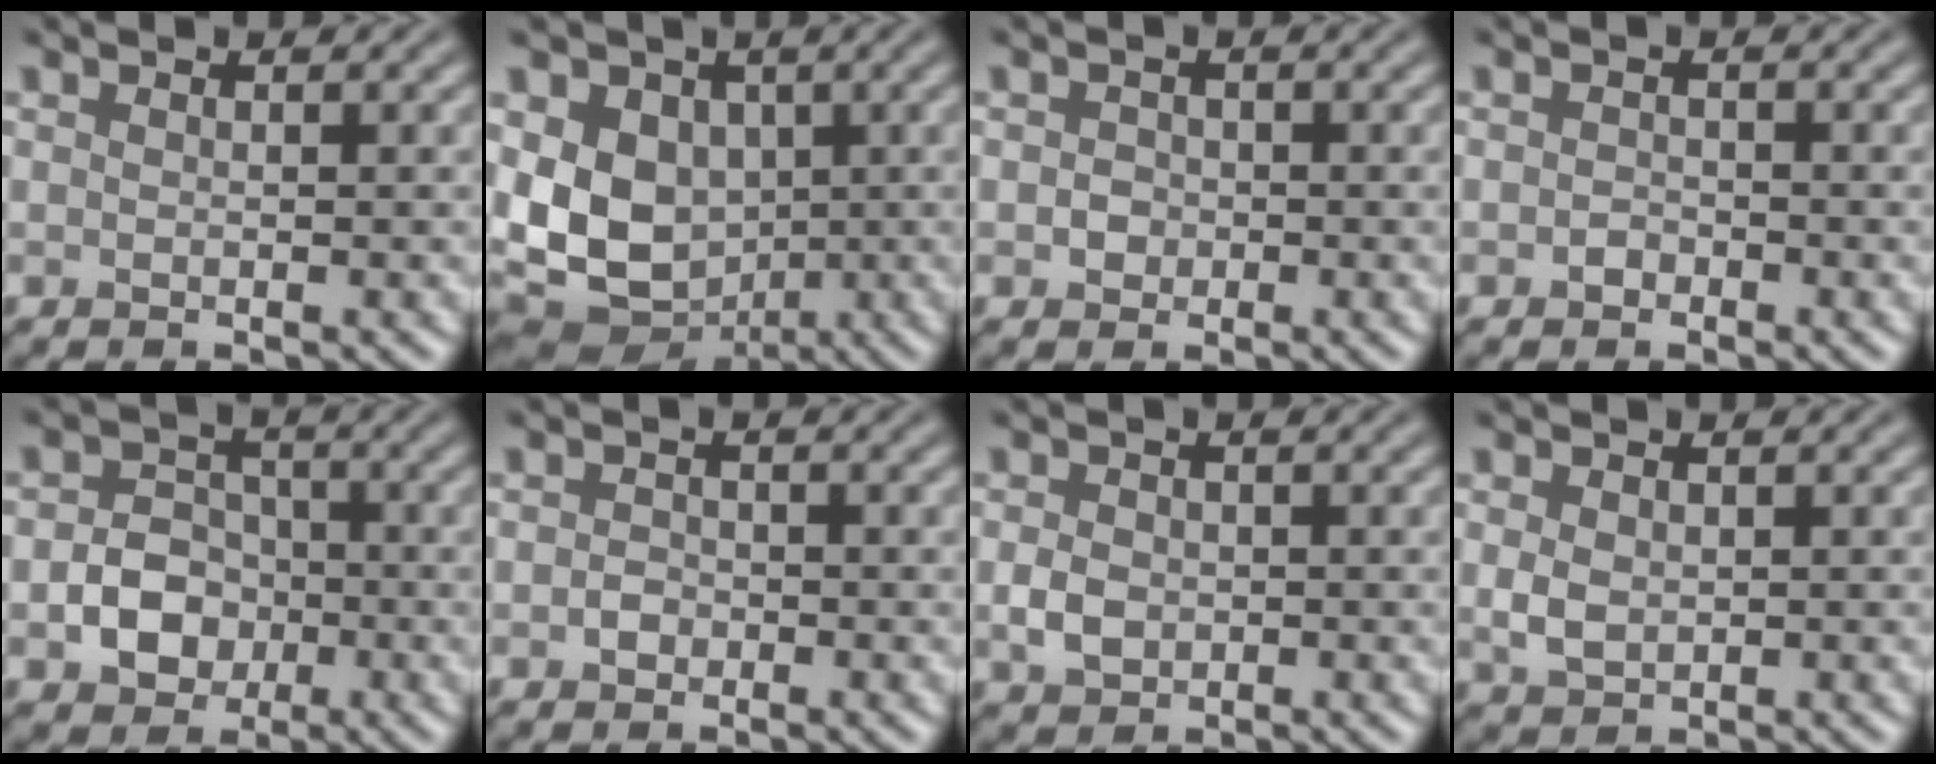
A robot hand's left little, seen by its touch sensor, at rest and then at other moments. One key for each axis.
{"total": 10.2, "fx": 0.0, "fy": 7.8, "fz": 6.6, "tx": -0.118, "ty": -0.008, "tz": 0.001}
{"total": 1.2, "fx": -0.2, "fy": 1.2, "fz": 0.4, "tx": -0.001, "ty": -0.002, "tz": -0.008}
{"total": 0.8, "fx": -0.4, "fy": 0.6, "fz": 0.3, "tx": -0.005, "ty": -0.002, "tz": -0.010}
{"total": 3.9, "fx": -1.2, "fy": 3.2, "fz": 1.9, "tx": -0.020, "ty": 0.002, "tz": -0.022}
{"total": 1.1, "fx": -0.4, "fy": 0.9, "fz": 0.4, "tx": -0.006, "ty": -0.002, "tz": -0.010}
{"total": 2.2, "fx": -0.3, "fy": 1.7, "fz": 1.2, "tx": -0.025, "ty": -0.003, "tz": -0.010}
{"total": 2.0, "fx": 0.2, "fy": 1.5, "fz": 1.3, "tx": -0.029, "ty": 0.000, "tz": 0.006}